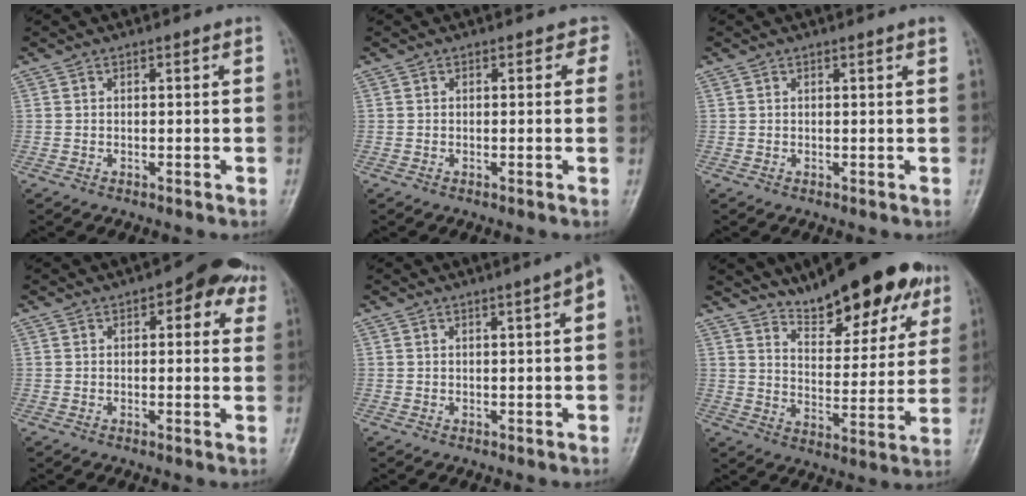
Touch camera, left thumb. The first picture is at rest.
{"total": 1.5, "force": [0.6, 1.2, 0.8], "torque": [0.024, 0.004, -0.004]}
{"total": 1.1, "force": [0.8, -0.2, 0.8], "torque": [-0.006, -0.001, 0.012]}
{"total": 7.8, "force": [3.8, 3.7, 5.7], "torque": [-0.032, 0.001, 0.036]}
{"total": 3.7, "force": [1.1, 0.1, 3.5], "torque": [-0.040, 0.008, 0.012]}
{"total": 17.0, "force": [11.9, 6.0, 10.5], "torque": [-0.100, -0.054, 0.186]}